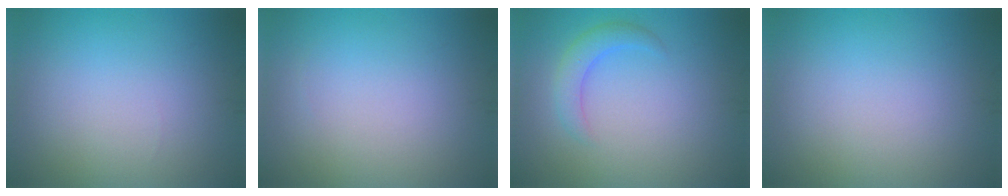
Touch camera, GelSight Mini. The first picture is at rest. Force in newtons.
{"total": 0.0}
{"total": 2.5, "press": 2.5, "slide": 0.2}
{"total": 0.0}